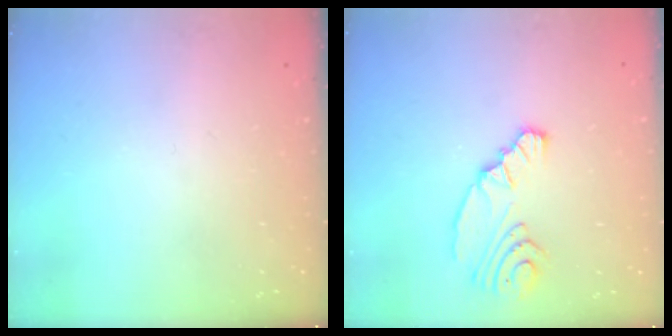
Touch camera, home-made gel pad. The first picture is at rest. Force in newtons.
{"total": 10.0, "press": 9.1, "slide": 4.2}